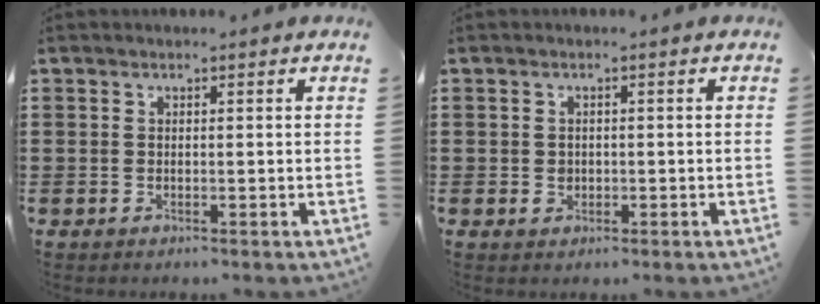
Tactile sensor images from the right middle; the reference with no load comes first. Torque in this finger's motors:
{"motor_torque": [0.11, -0.06, 0.00, 0.00]}